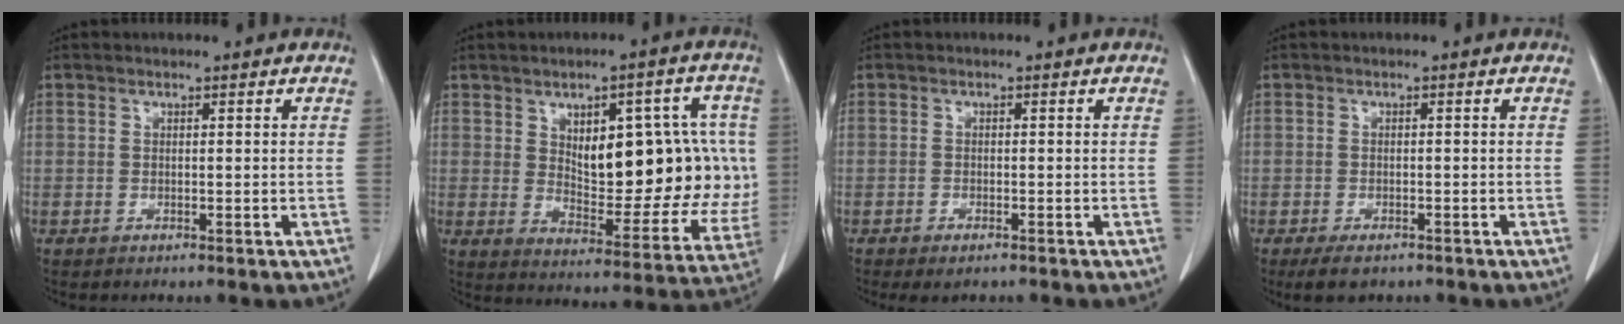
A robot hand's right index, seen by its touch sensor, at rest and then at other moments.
{"total": 18.0, "force": [2.7, 7.9, 16.0], "torque": [-0.209, 0.014, 0.052]}
{"total": 2.4, "force": [-1.8, 0.9, 1.3], "torque": [-0.020, -0.002, -0.021]}
{"total": 3.8, "force": [-2.7, 1.9, 1.9], "torque": [-0.032, -0.005, -0.037]}